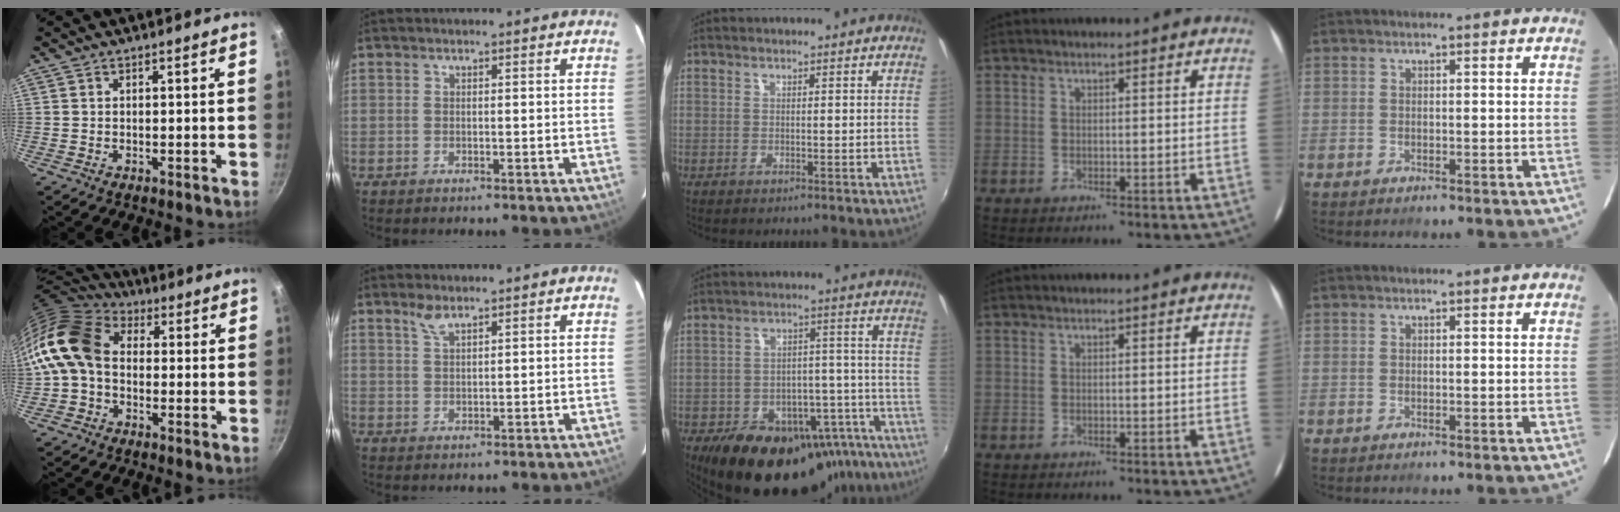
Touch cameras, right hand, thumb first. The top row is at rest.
{"thumb": {"total": 13.8, "force": [-0.4, 10.3, 9.1], "torque": [-0.154, 0.032, -0.028]}, "index": {"total": 2.5, "force": [1.9, 0.7, 1.4], "torque": [-0.028, 0.004, 0.038]}, "middle": {"total": 24.8, "force": [-17.9, 12.5, 11.9], "torque": [-0.200, 0.025, -0.219]}}